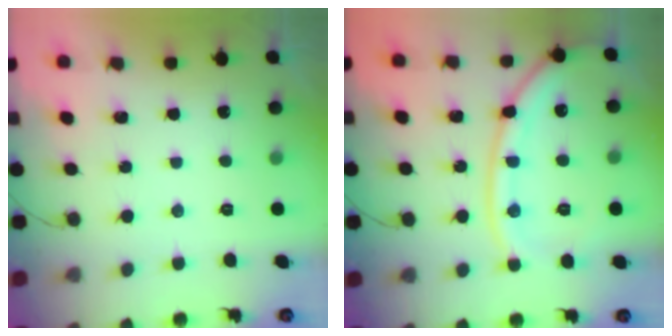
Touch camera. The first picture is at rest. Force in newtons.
{"total": 15.7, "press": 15.6, "slide": 1.7}